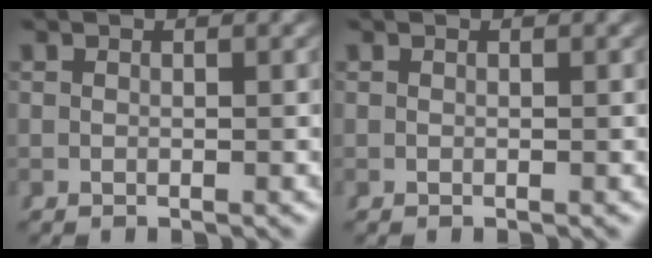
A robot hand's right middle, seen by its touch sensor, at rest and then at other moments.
{"total": 0.0}